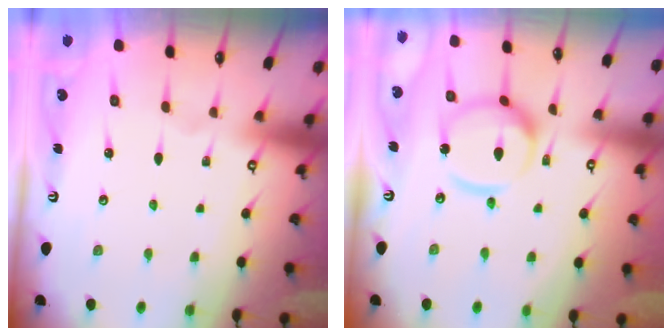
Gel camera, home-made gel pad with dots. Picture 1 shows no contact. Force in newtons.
{"total": 12.7, "press": 12.6, "slide": 1.3}